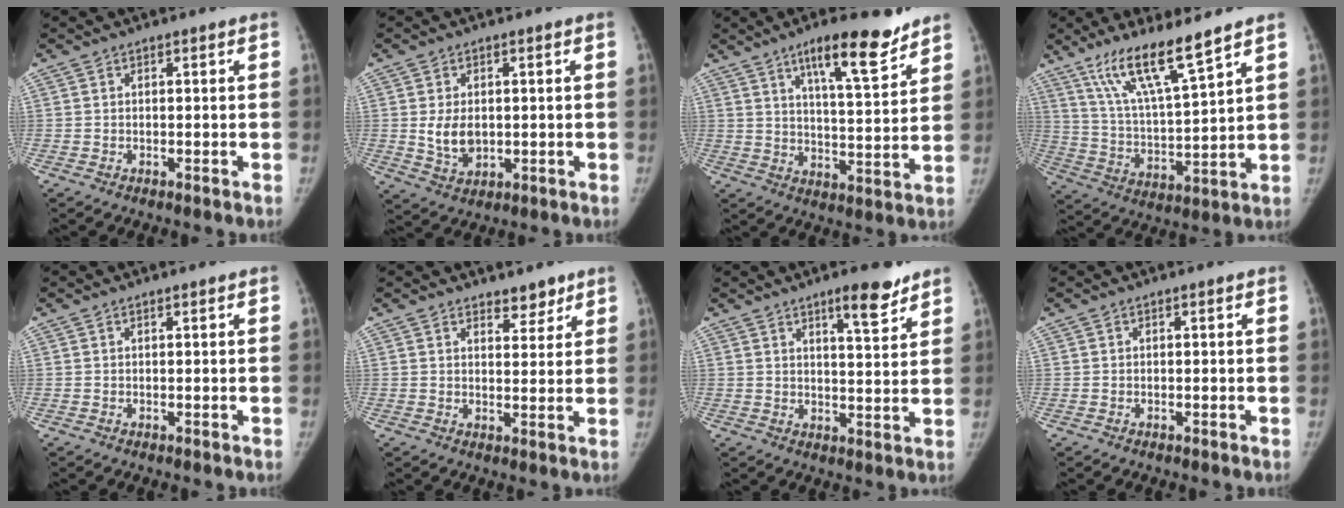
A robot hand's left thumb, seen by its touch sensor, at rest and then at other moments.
{"total": 5.7, "force": [0.1, 3.9, 4.1], "torque": [-0.060, -0.010, 0.014]}
{"total": 13.1, "force": [8.9, 3.2, 9.1], "torque": [-0.118, -0.050, 0.140]}
{"total": 13.4, "force": [9.6, 1.4, 9.3], "torque": [-0.165, -0.057, 0.189]}
{"total": 0.0}
{"total": 3.8, "force": [3.1, 1.8, 1.4], "torque": [0.003, -0.022, 0.047]}
{"total": 7.4, "force": [5.2, 1.7, 5.0], "torque": [-0.060, -0.036, 0.077]}
{"total": 0.0}